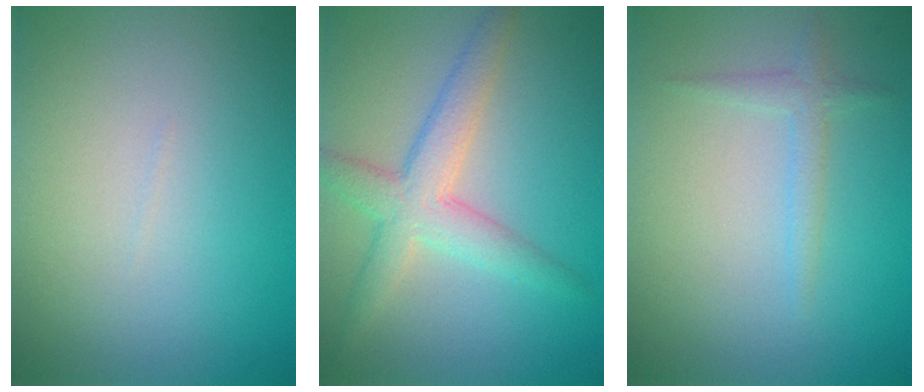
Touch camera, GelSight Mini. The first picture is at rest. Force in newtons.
{"total": 4.2, "press": 4.2, "slide": 0.1}
{"total": 1.4, "press": 1.4, "slide": 0.1}